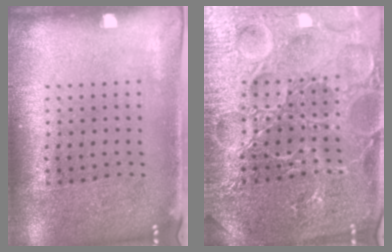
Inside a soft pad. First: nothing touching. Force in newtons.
{"total": 7.5, "press": 7.4, "slide": 1.0}